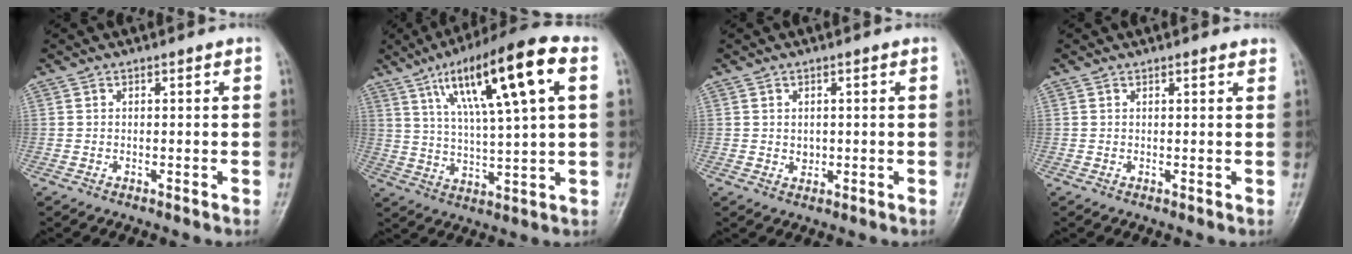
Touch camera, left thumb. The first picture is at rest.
{"total": 19.8, "force": [7.9, 4.0, 17.7], "torque": [-0.288, 0.004, 0.132]}
{"total": 1.5, "force": [0.2, 1.2, 0.8], "torque": [-0.008, -0.001, 0.007]}
{"total": 1.4, "force": [1.0, 0.4, 0.9], "torque": [-0.011, -0.002, 0.012]}